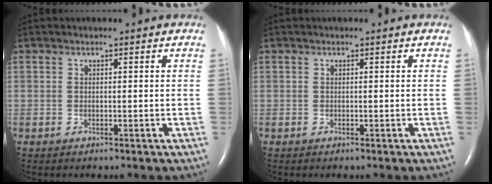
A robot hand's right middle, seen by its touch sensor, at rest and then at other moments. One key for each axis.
{"total": 0.0}